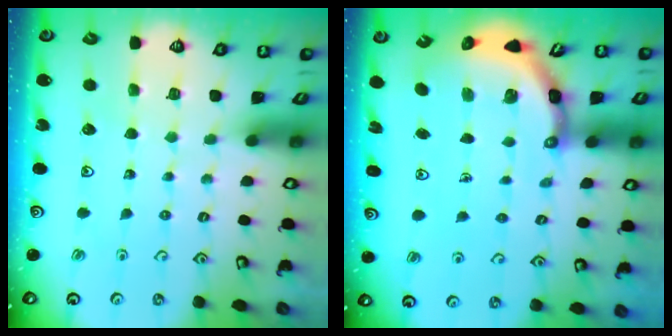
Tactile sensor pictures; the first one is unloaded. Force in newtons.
{"total": 6.0, "press": 5.7, "slide": 1.8}